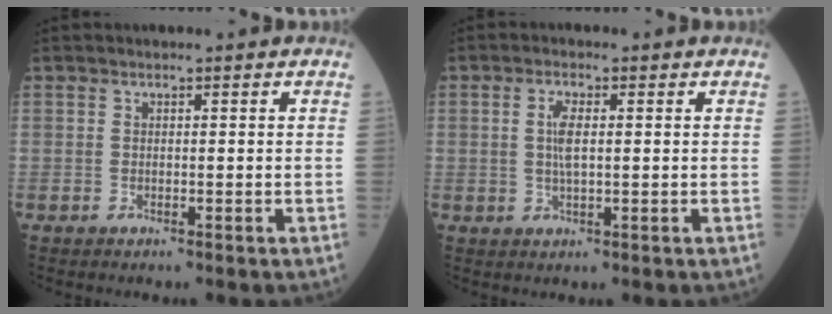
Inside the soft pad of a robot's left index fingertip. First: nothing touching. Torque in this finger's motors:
{"motor_torque": [0.97, 0.23, 0.44, 0.05]}